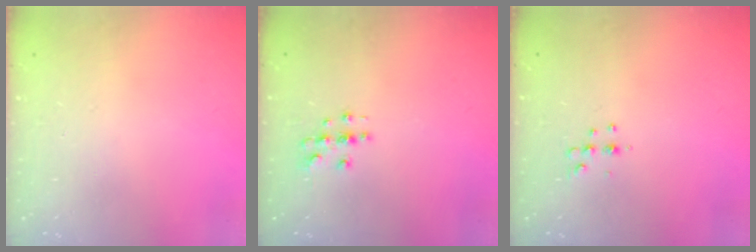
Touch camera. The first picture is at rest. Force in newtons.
{"total": 3.6, "press": 3.6, "slide": 0.5}
{"total": 5.2, "press": 5.0, "slide": 1.1}